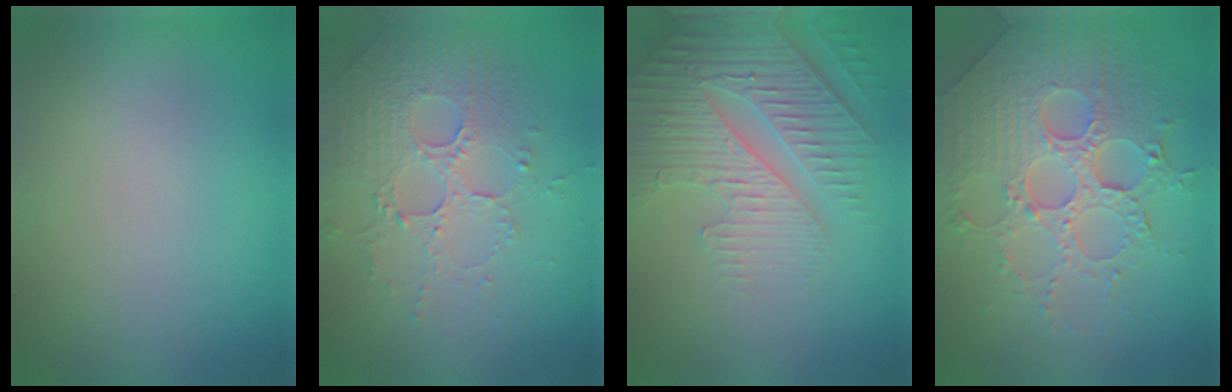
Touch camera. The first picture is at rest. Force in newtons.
{"total": 5.1, "press": 3.5, "slide": 3.7}
{"total": 5.5, "press": 4.8, "slide": 2.7}
{"total": 8.2, "press": 6.0, "slide": 5.6}